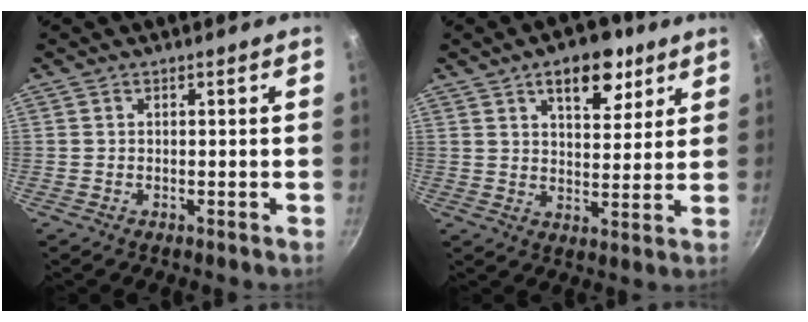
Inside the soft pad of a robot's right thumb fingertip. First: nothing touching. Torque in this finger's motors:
{"motor_torque": [0.40, 0.39, 0.20, 0.03, 0.01]}